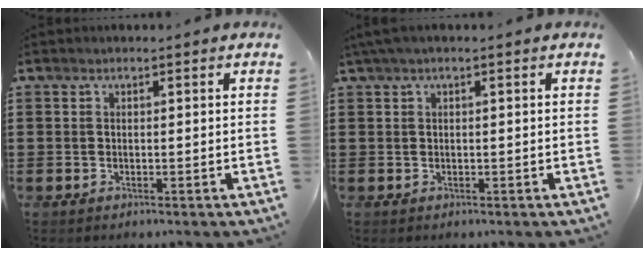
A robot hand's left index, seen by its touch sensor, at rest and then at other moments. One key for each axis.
{"total": 1.0, "fx": -0.1, "fy": 0.0, "fz": 1.0, "tx": -0.016, "ty": -0.002, "tz": -0.001}